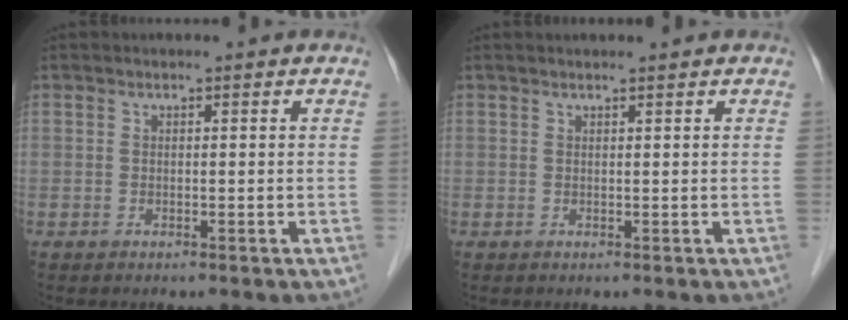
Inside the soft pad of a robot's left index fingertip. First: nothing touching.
{"total": 1.0, "force": [0.9, -0.2, 0.4], "torque": [-0.007, 0.007, 0.018]}